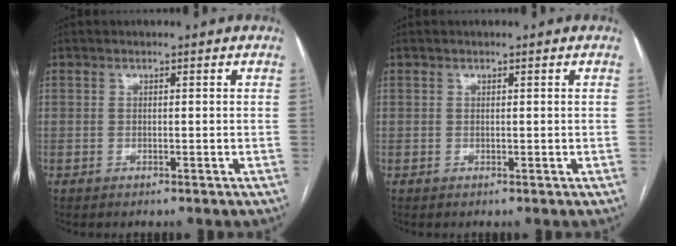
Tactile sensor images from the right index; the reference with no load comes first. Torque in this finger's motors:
{"motor_torque": [0.15, 0.06, 0.00, 0.01]}